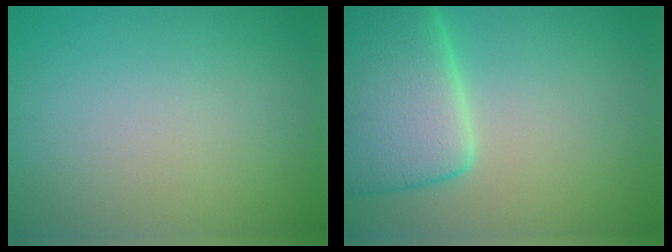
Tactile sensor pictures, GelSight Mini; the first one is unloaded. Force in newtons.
{"total": 9.2, "press": 9.2, "slide": 0.7}